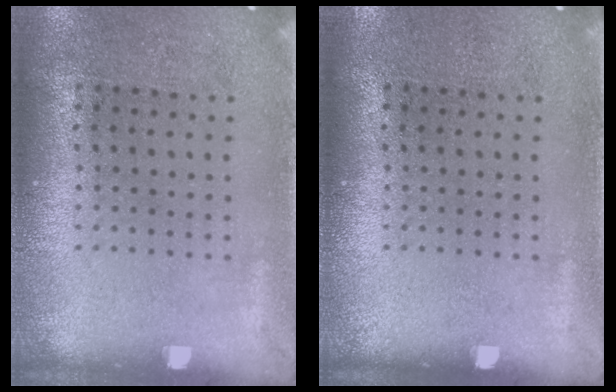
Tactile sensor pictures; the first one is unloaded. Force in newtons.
{"total": 0.0}